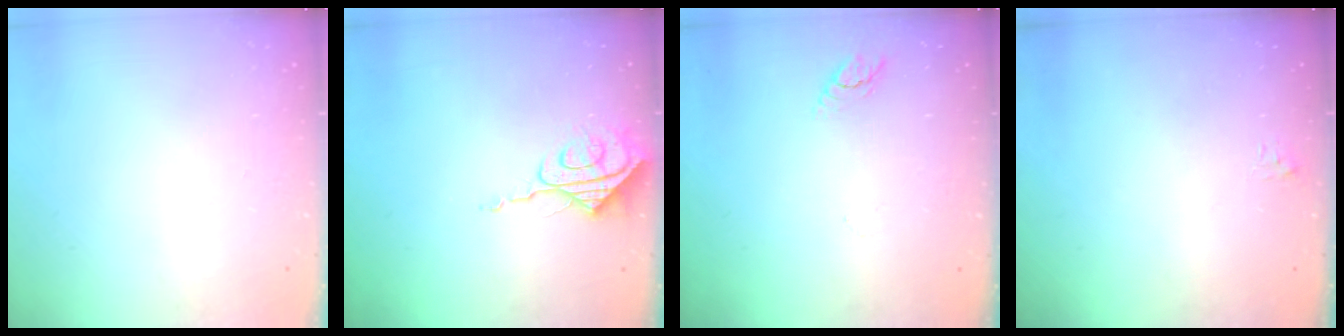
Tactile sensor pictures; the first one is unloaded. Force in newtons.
{"total": 8.1, "press": 8.0, "slide": 0.9}
{"total": 3.6, "press": 3.6, "slide": 0.3}
{"total": 3.4, "press": 3.4, "slide": 0.5}